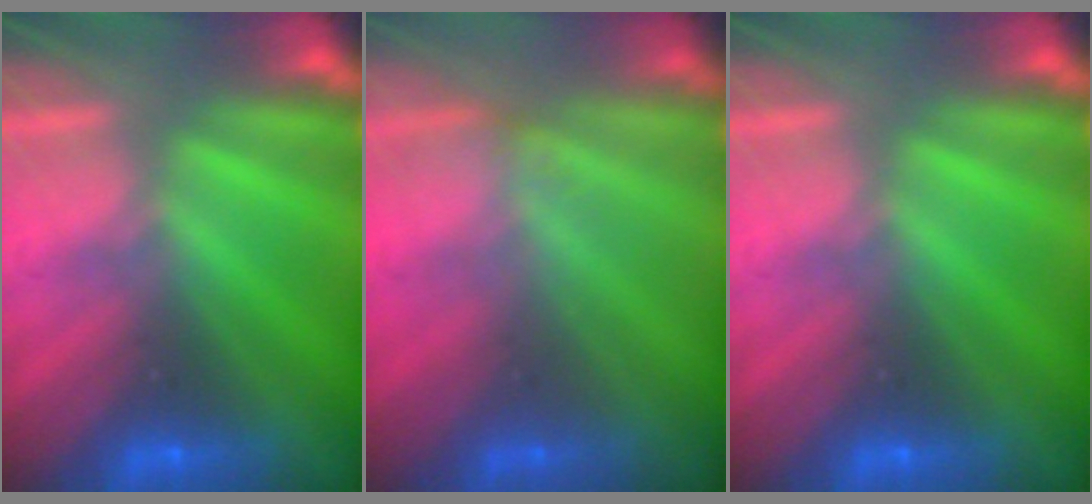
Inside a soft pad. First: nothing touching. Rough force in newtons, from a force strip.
{"total": 1.7}
{"total": 0.0}